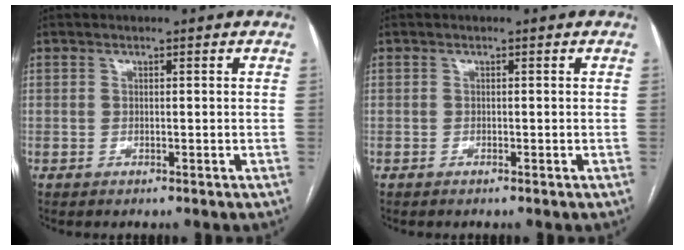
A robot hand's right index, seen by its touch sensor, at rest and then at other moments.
{"total": 0.0}